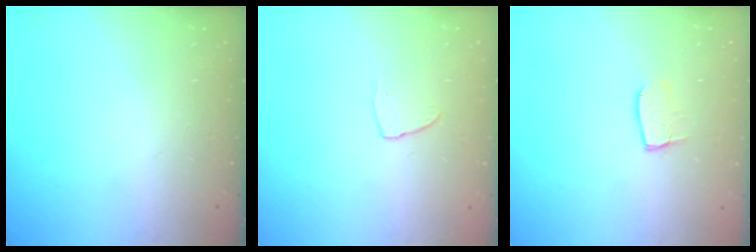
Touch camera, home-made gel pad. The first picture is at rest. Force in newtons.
{"total": 3.6, "press": 3.6, "slide": 0.3}
{"total": 4.2, "press": 4.2, "slide": 0.3}